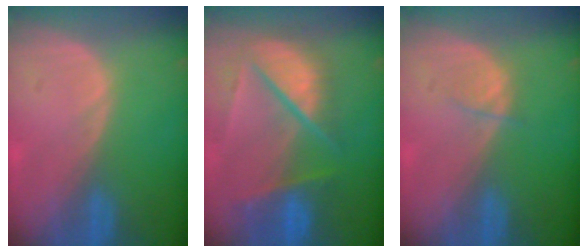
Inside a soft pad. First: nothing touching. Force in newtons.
{"total": 9.7, "press": 8.3, "slide": 5.0}
{"total": 1.6, "press": 1.5, "slide": 0.2}